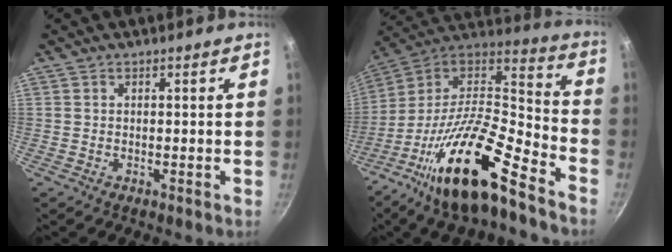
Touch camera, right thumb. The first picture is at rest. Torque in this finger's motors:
{"motor_torque": [1.50, -0.14, 1.94, -0.83, 0.62]}